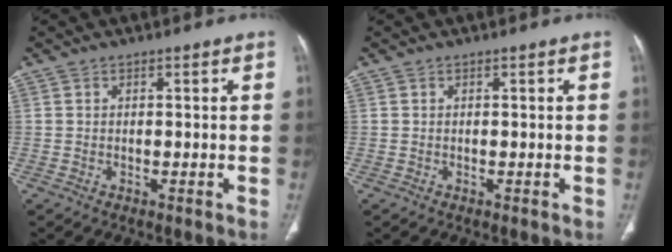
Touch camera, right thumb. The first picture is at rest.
{"total": 0.0}